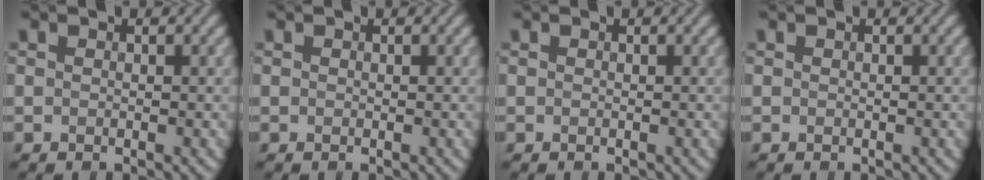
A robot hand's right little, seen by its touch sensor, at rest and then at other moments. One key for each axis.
{"total": 0.0}
{"total": 0.0}
{"total": 0.0}